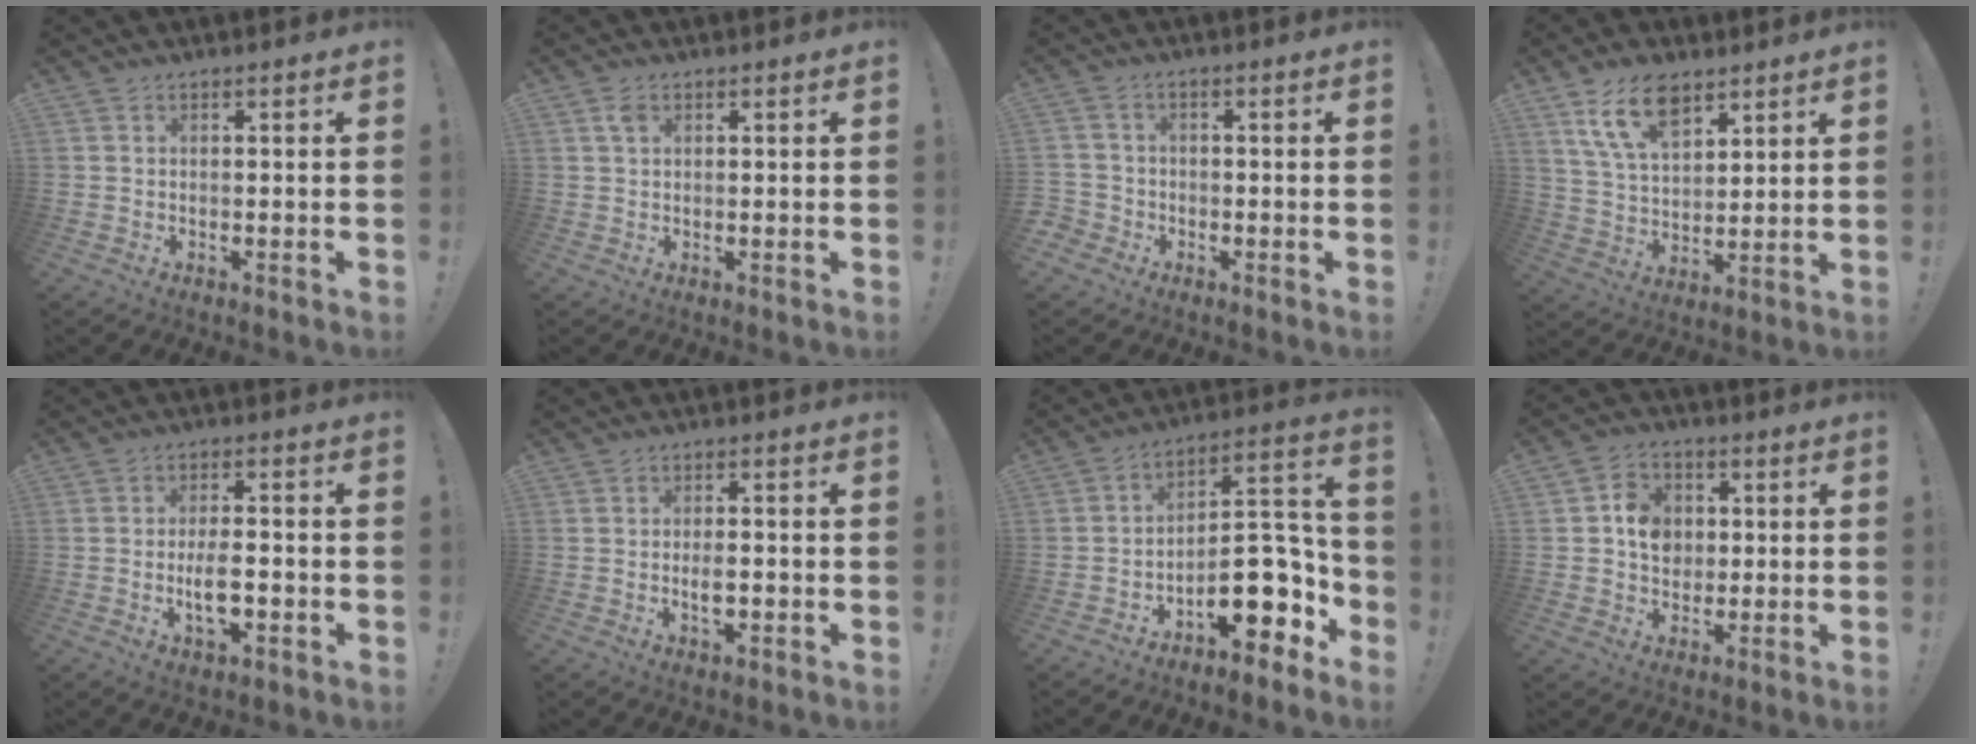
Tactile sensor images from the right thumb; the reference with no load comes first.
{"total": 2.5, "force": [1.2, 1.4, 1.6], "torque": [-0.026, 0.000, 0.020]}
{"total": 3.3, "force": [-1.6, 2.8, 0.8], "torque": [-0.027, 0.009, -0.029]}
{"total": 13.6, "force": [8.3, 7.2, 8.0], "torque": [-0.139, -0.029, 0.154]}
{"total": 7.4, "force": [-1.8, 3.2, 6.5], "torque": [-0.113, 0.000, -0.032]}
{"total": 3.7, "force": [-0.9, 1.8, 3.1], "torque": [-0.047, 0.001, -0.019]}
{"total": 17.3, "force": [-6.8, 8.9, 13.1], "torque": [-0.160, 0.040, -0.097]}
{"total": 9.0, "force": [0.8, 7.9, 4.3], "torque": [-0.060, 0.009, 0.021]}